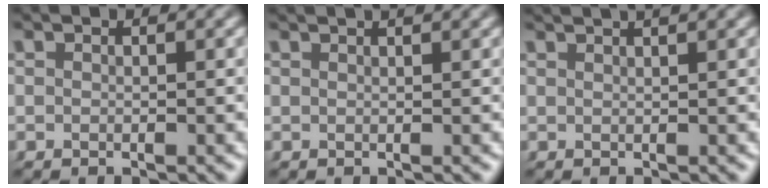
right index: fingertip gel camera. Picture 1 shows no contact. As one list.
[{"total": 1.3, "force": [0.9, -0.3, 0.9], "torque": [-0.005, 0.004, 0.014]}, {"total": 2.5, "force": [1.9, 0.1, 1.7], "torque": [-0.012, 0.009, 0.027]}]